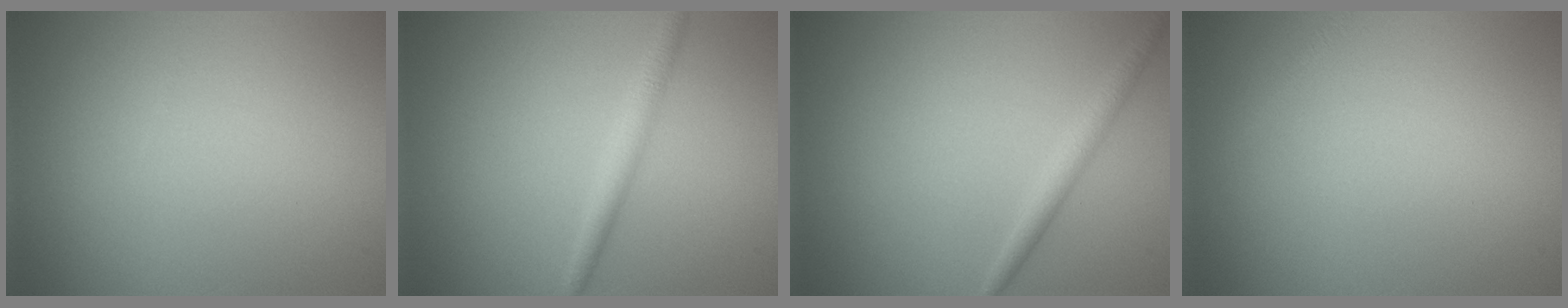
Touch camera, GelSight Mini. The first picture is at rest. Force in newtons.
{"total": 2.2, "press": 2.1, "slide": 0.0}
{"total": 1.8, "press": 1.8, "slide": 0.1}
{"total": 0.6, "press": 0.6, "slide": 0.0}